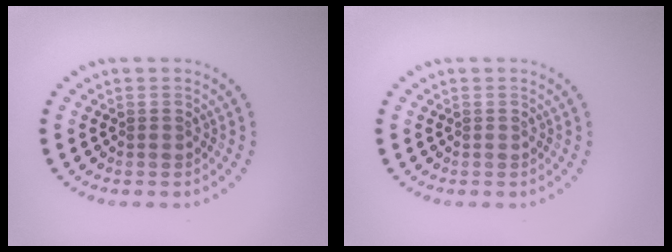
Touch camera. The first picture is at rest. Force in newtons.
{"total": 0.0}